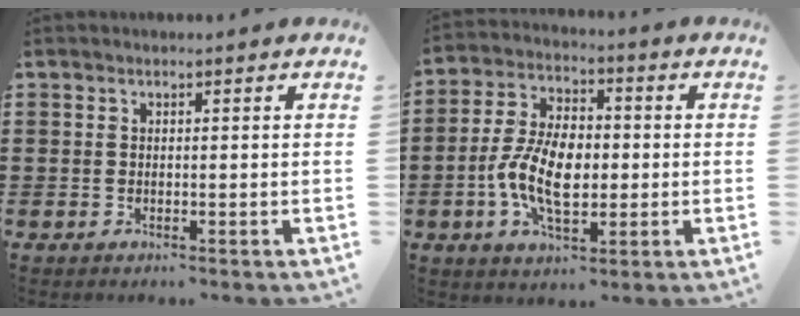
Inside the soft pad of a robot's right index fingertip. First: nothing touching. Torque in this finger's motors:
{"motor_torque": [2.14, 0.00, 0.68, 0.21]}